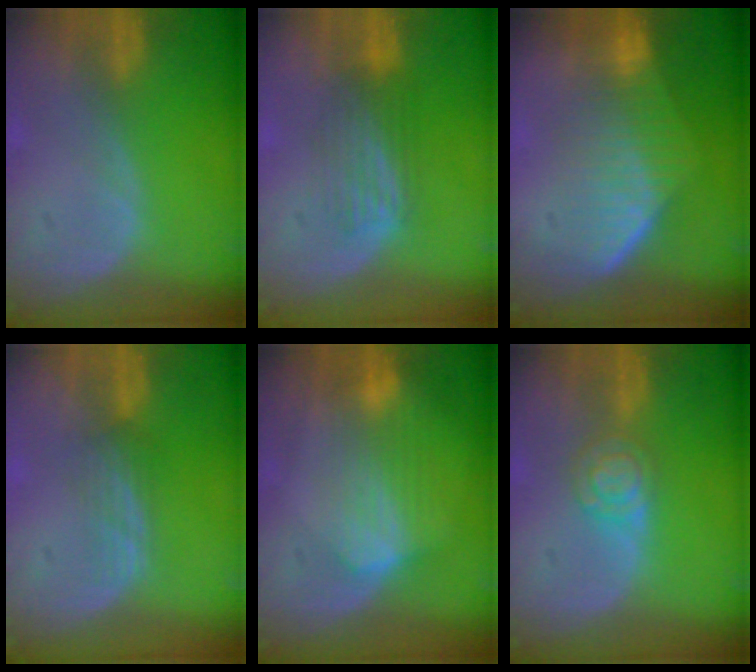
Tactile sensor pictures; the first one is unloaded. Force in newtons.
{"total": 4.3, "press": 4.3, "slide": 0.2}
{"total": 7.4, "press": 7.2, "slide": 1.7}
{"total": 2.8, "press": 2.5, "slide": 1.2}
{"total": 7.2, "press": 6.4, "slide": 3.1}
{"total": 4.6, "press": 4.2, "slide": 1.9}